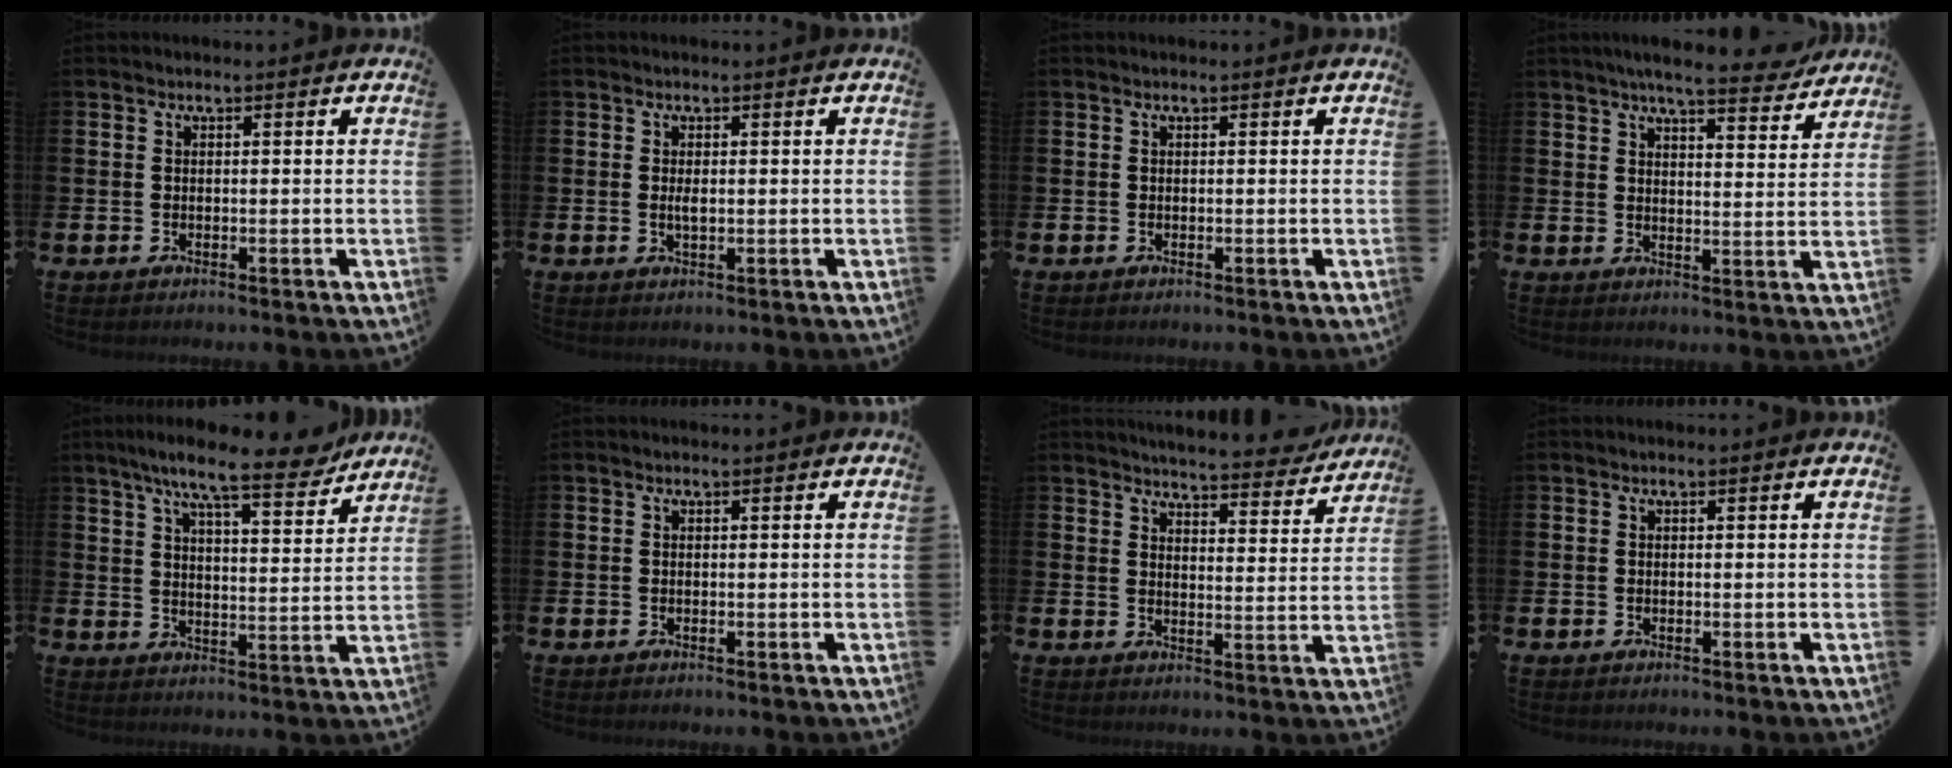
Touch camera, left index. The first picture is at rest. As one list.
[{"total": 1.2, "force": [0.1, 0.4, 1.1], "torque": [-0.022, 0.001, 0.001]}, {"total": 0.0}, {"total": 6.5, "force": [6.0, 0.7, 2.5], "torque": [-0.052, -0.032, 0.102]}, {"total": 10.1, "force": [8.6, 1.1, 5.2], "torque": [-0.108, -0.042, 0.147]}, {"total": 0.0}, {"total": 5.0, "force": [5.0, 0.5, 0.9], "torque": [-0.028, -0.036, 0.085]}, {"total": 0.0}]